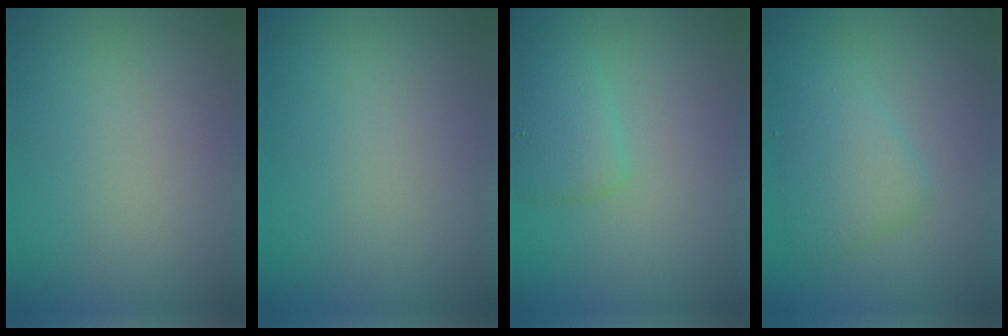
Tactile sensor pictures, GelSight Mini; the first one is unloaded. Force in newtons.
{"total": 0.0}
{"total": 2.4, "press": 2.4, "slide": 0.0}
{"total": 2.8, "press": 2.8, "slide": 0.2}